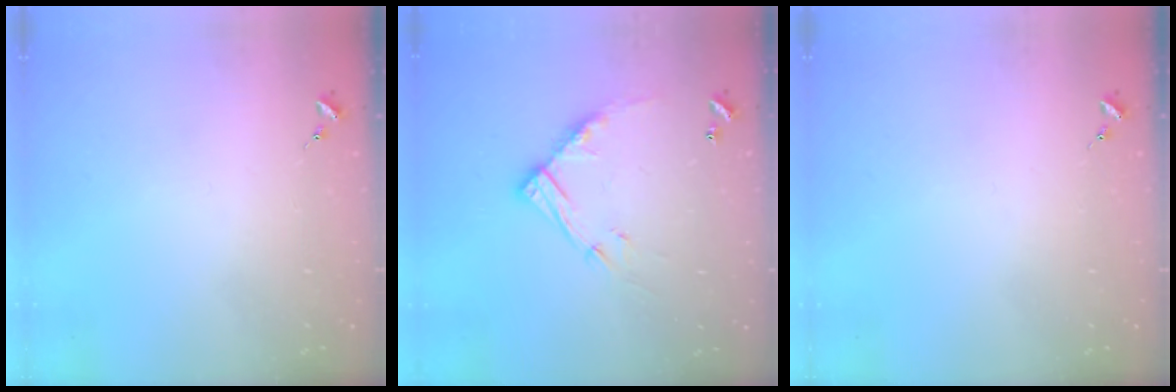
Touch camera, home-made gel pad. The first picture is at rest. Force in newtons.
{"total": 13.1, "press": 13.1, "slide": 1.2}
{"total": 0.0}